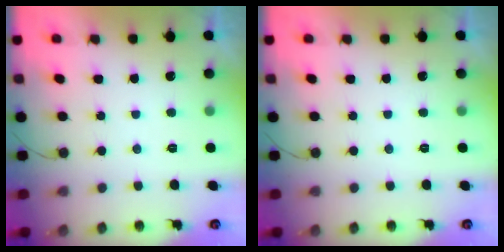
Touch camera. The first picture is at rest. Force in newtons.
{"total": 0.0}